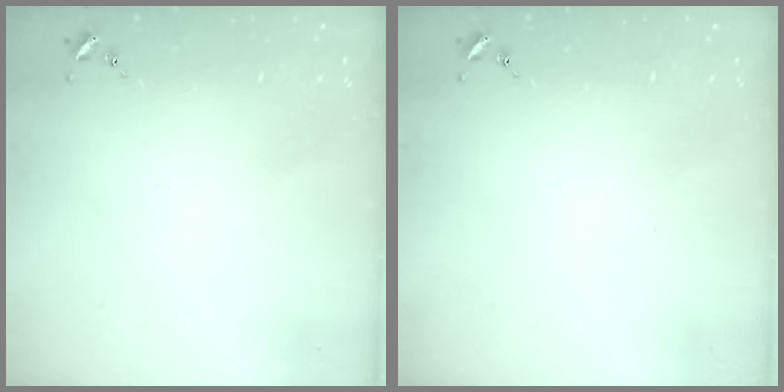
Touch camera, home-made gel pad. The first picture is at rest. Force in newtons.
{"total": 0.0}